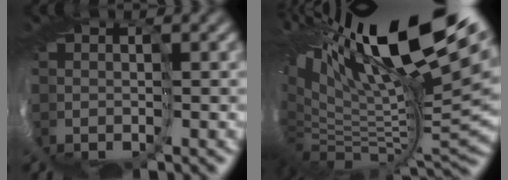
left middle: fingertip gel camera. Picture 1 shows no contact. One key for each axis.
{"total": 16.1, "fx": 9.1, "fy": 4.4, "fz": 12.6, "tx": -0.220, "ty": 0.040, "tz": 0.151}